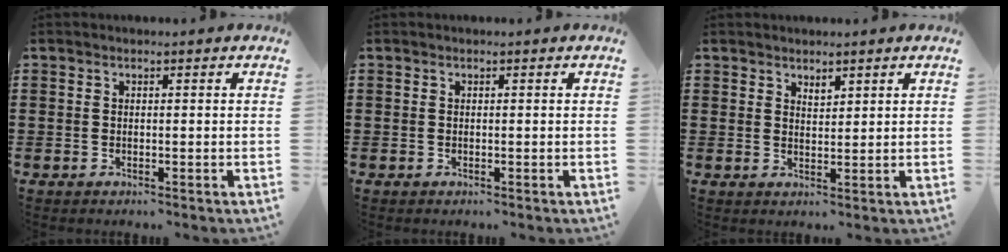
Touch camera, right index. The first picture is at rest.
{"total": 0.0}
{"total": 1.8, "force": [1.6, 0.7, 0.3], "torque": [-0.008, 0.002, 0.031]}